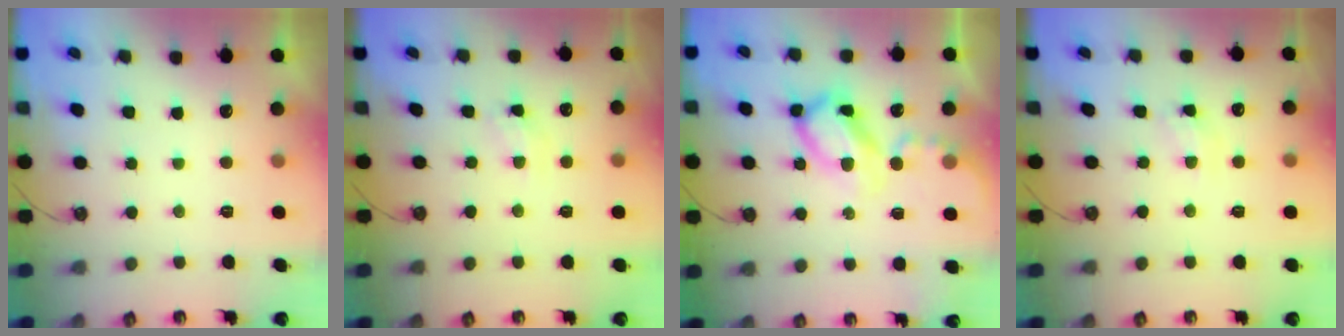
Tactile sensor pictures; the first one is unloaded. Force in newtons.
{"total": 4.4, "press": 4.3, "slide": 0.5}
{"total": 15.2, "press": 15.2, "slide": 1.5}
{"total": 4.4, "press": 4.3, "slide": 0.5}